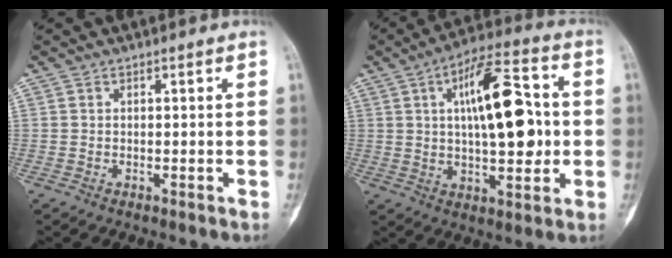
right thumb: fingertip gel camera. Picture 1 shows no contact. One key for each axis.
{"total": 17.9, "fx": 2.2, "fy": 7.6, "fz": 16.1, "tx": -0.236, "ty": 0.015, "tz": 0.032}